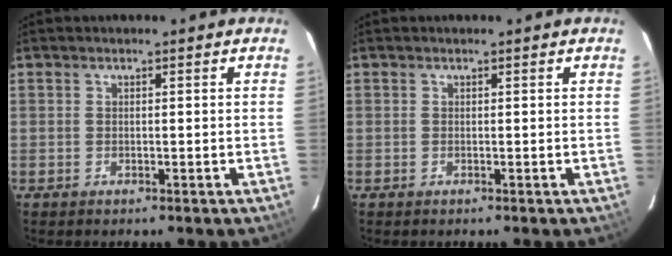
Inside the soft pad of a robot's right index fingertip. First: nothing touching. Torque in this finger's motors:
{"motor_torque": [0.06, 0.06, -0.01, 0.01]}